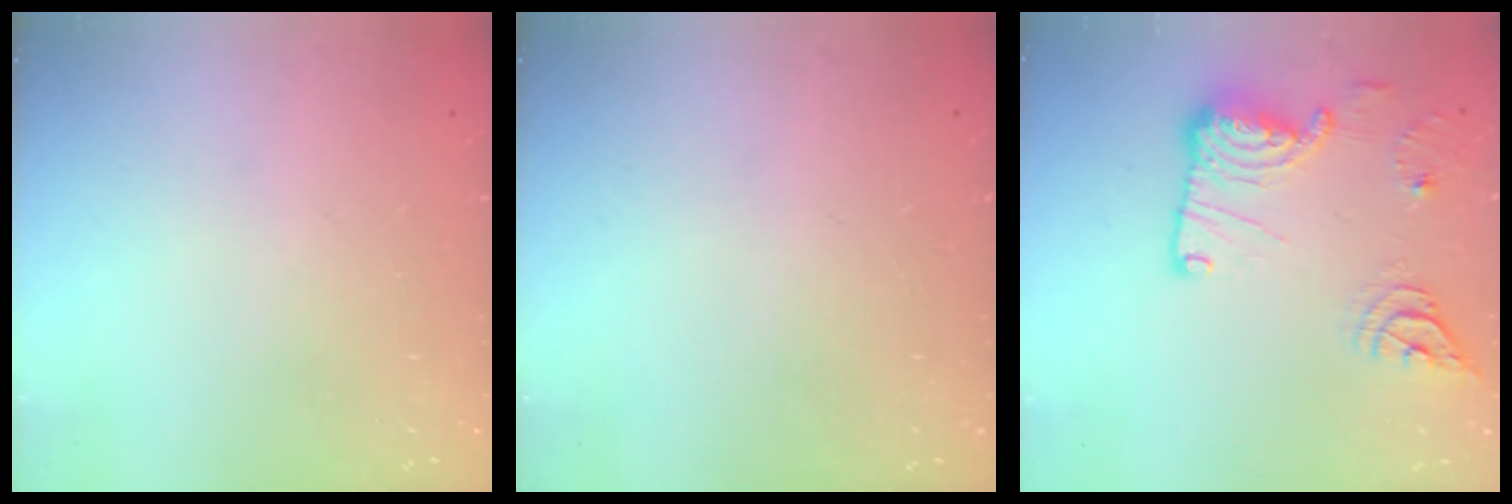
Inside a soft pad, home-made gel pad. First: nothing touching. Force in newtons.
{"total": 0.0}
{"total": 17.4, "press": 17.2, "slide": 2.7}